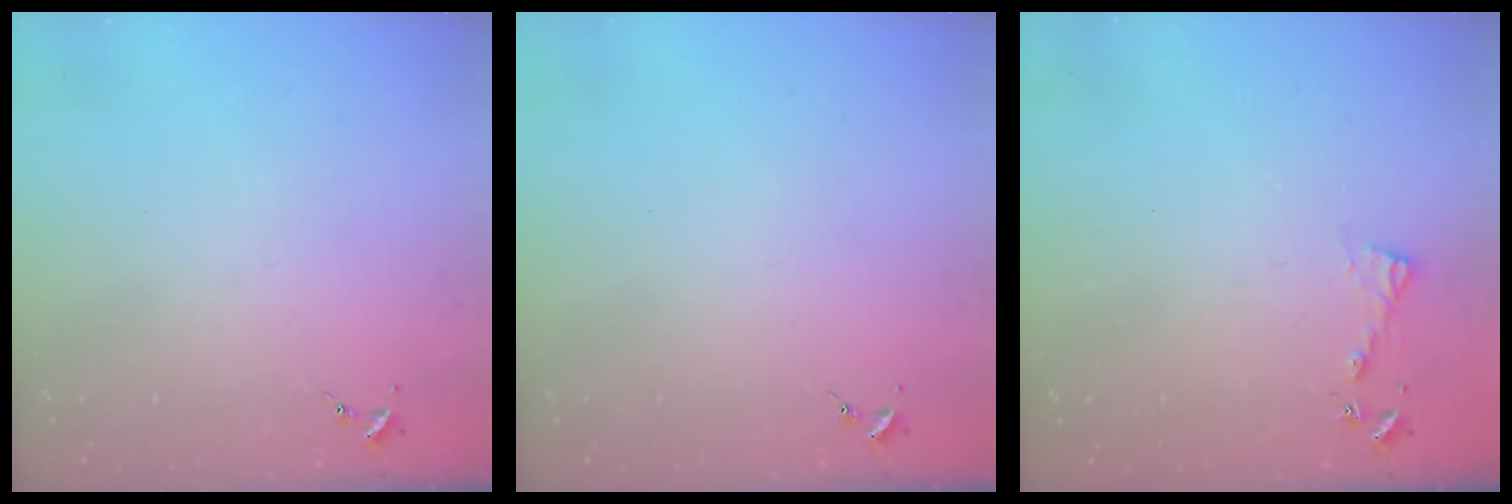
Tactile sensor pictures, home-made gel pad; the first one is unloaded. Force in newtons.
{"total": 0.0}
{"total": 4.3, "press": 4.3, "slide": 0.3}